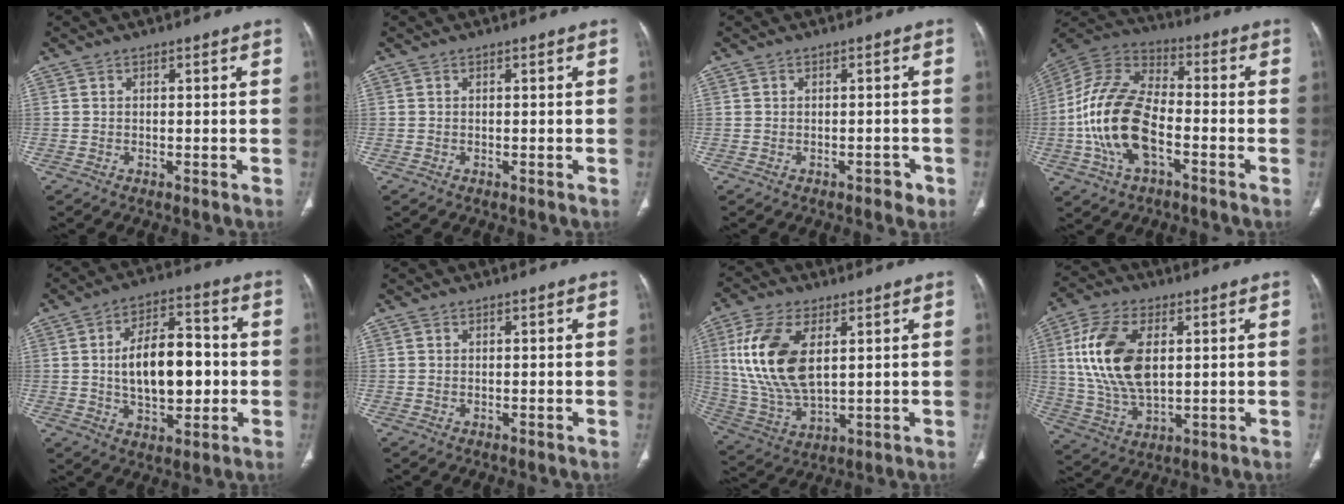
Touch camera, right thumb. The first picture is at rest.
{"total": 0.0}
{"total": 1.6, "force": [-0.9, 1.0, 0.9], "torque": [-0.005, 0.006, -0.008]}
{"total": 17.5, "force": [-4.3, 9.4, 14.1], "torque": [-0.280, 0.028, -0.083]}
{"total": 14.8, "force": [-0.1, 7.9, 12.5], "torque": [-0.176, 0.020, -0.001]}
{"total": 0.0}
{"total": 16.3, "force": [4.2, 8.4, 13.3], "torque": [-0.275, -0.015, 0.090]}
{"total": 16.2, "force": [3.2, 8.9, 13.1], "torque": [-0.258, -0.007, 0.066]}